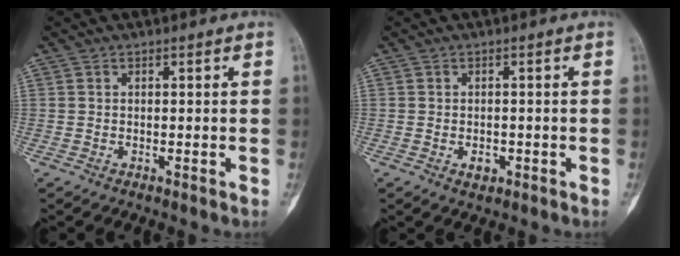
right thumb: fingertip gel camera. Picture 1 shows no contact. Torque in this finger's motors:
{"motor_torque": [0.73, 0.25, 0.33, -0.12, 0.12]}